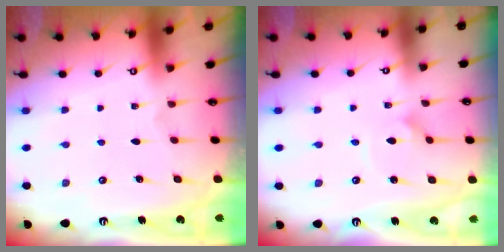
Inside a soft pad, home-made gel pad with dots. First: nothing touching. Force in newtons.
{"total": 2.4, "press": 2.4, "slide": 0.1}